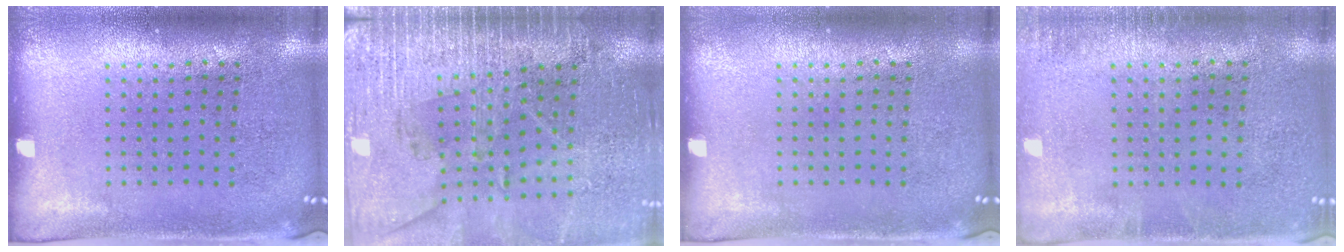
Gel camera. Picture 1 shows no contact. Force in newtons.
{"total": 3.0, "press": 3.0, "slide": 0.2}
{"total": 0.0}
{"total": 0.9, "press": 0.9, "slide": 0.2}